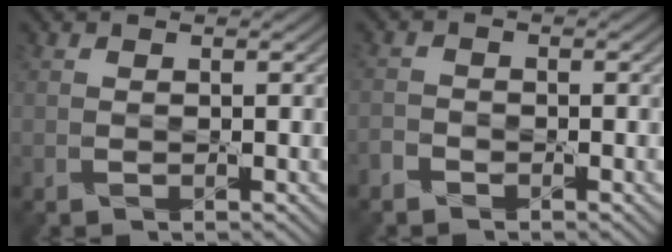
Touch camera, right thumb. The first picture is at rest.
{"total": 1.7, "force": [-1.5, 0.7, 0.1], "torque": [-0.005, 0.001, -0.038]}